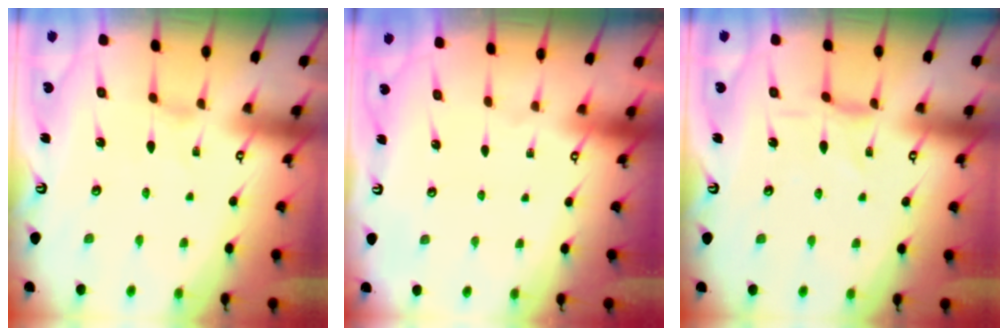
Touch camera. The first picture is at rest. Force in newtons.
{"total": 0.0}
{"total": 0.9, "press": 0.8, "slide": 0.4}